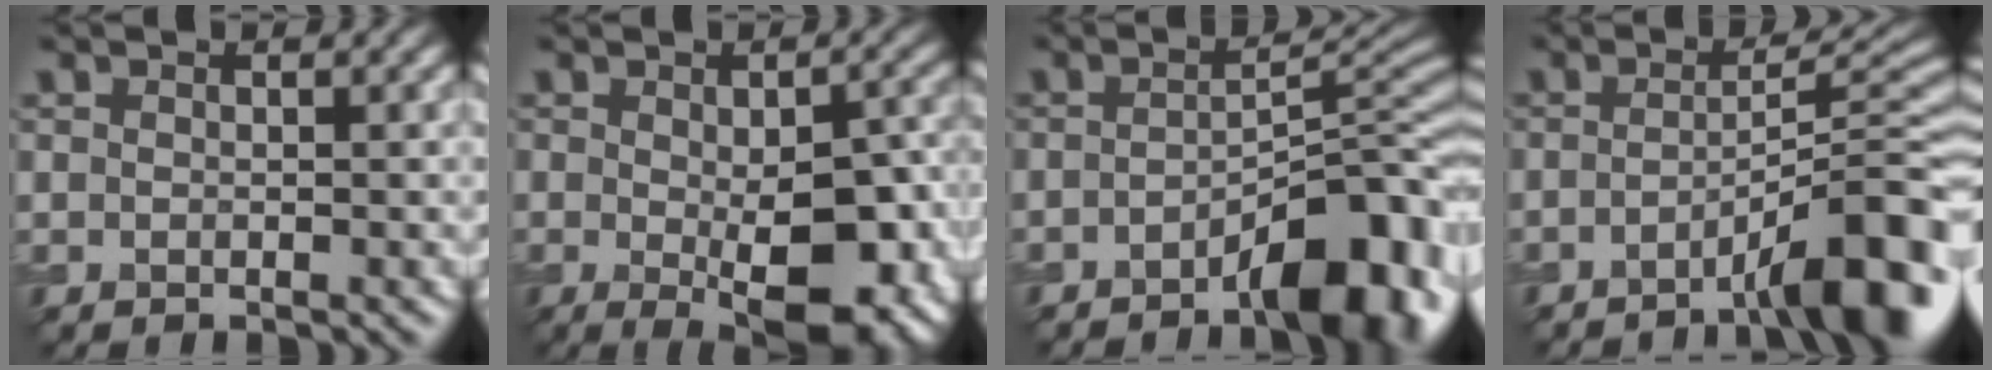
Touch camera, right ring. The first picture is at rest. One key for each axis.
{"total": 8.0, "fx": -1.7, "fy": 2.7, "fz": 7.3, "tx": -0.108, "ty": -0.011, "tz": -0.009}
{"total": 8.0, "fx": -4.4, "fy": 2.0, "fz": 6.3, "tx": -0.080, "ty": 0.018, "tz": -0.062}
{"total": 8.3, "fx": -4.1, "fy": 1.2, "fz": 7.1, "tx": -0.083, "ty": 0.026, "tz": -0.060}